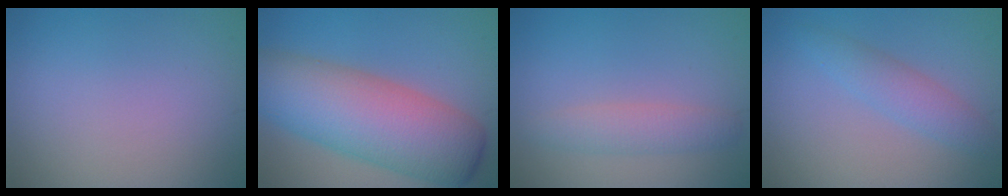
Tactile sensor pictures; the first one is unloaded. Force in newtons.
{"total": 11.0, "press": 11.0, "slide": 0.4}
{"total": 2.4, "press": 2.4, "slide": 0.0}
{"total": 2.7, "press": 2.7, "slide": 0.1}